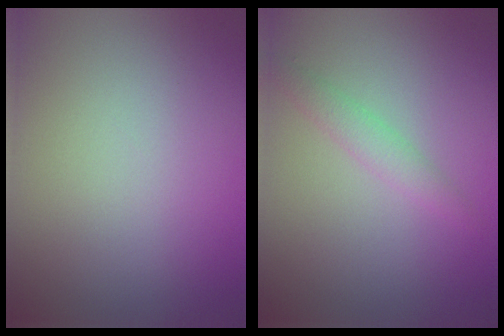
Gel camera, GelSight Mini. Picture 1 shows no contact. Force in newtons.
{"total": 1.7, "press": 1.7, "slide": 0.1}